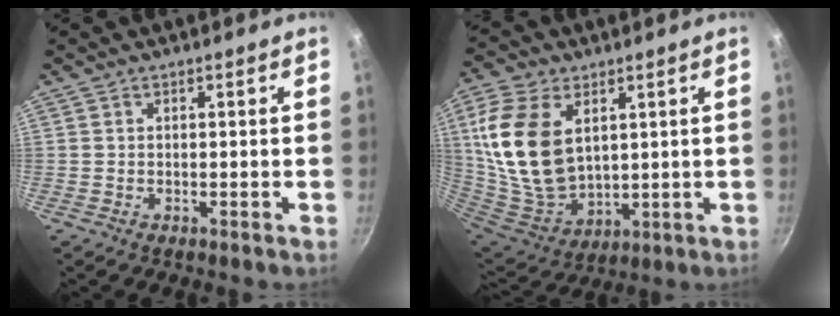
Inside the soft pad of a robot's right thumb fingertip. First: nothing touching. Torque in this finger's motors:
{"motor_torque": [-0.78, 1.78, 1.09, 1.32, 0.22]}